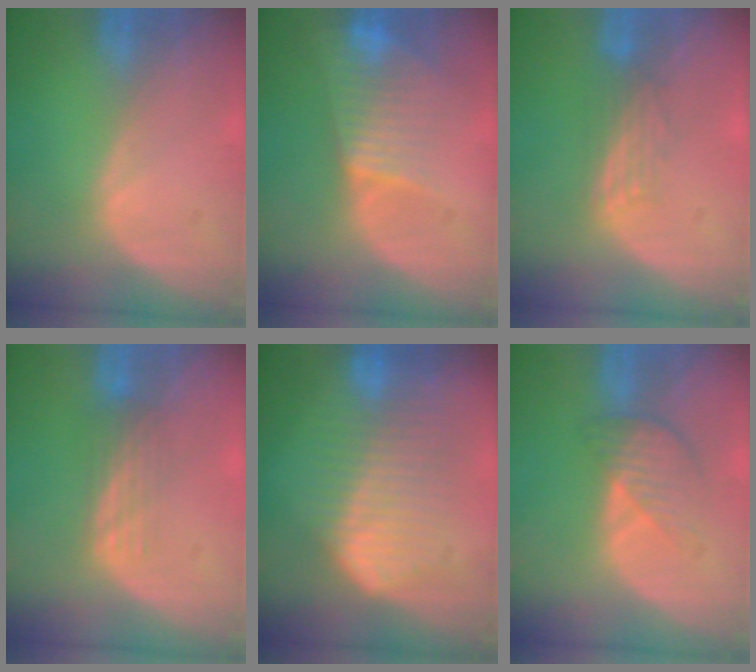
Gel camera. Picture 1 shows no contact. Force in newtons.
{"total": 7.9, "press": 6.7, "slide": 4.3}
{"total": 2.8, "press": 2.7, "slide": 0.6}
{"total": 3.3, "press": 3.0, "slide": 1.5}
{"total": 9.5, "press": 9.5, "slide": 0.7}
{"total": 4.5, "press": 4.1, "slide": 2.0}